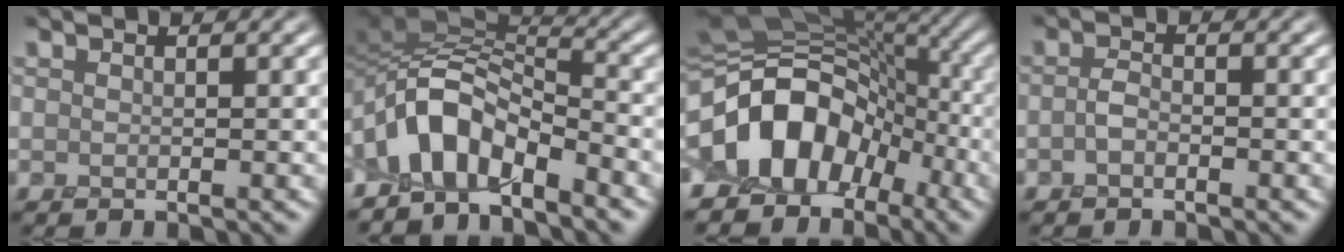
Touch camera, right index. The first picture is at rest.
{"total": 7.9, "force": [-3.2, 3.5, 6.3], "torque": [-0.113, 0.016, -0.070]}
{"total": 11.2, "force": [-4.4, 7.3, 7.3], "torque": [-0.128, 0.016, -0.087]}
{"total": 0.9, "force": [-0.8, 0.2, 0.4], "torque": [-0.013, 0.005, -0.013]}